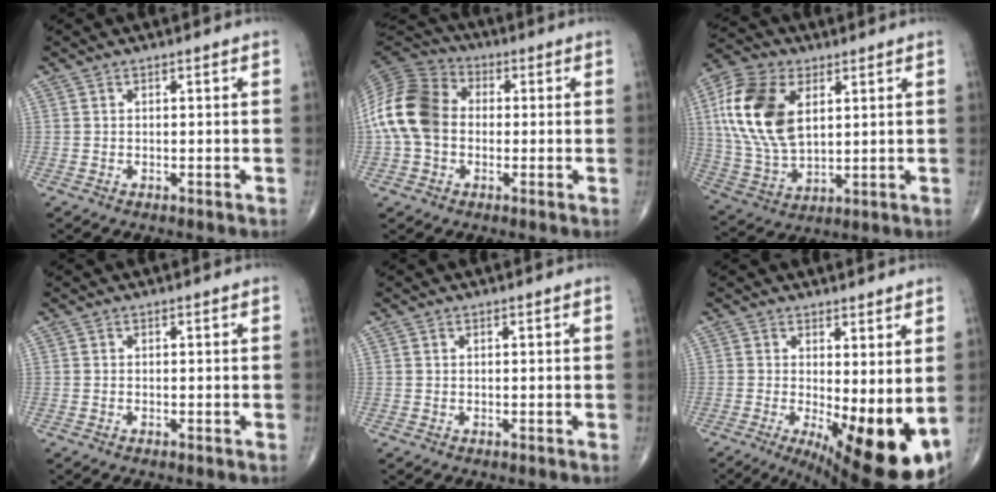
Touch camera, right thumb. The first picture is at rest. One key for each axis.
{"total": 14.0, "fx": -0.4, "fy": 10.7, "fz": 9.1, "tx": -0.180, "ty": 0.034, "tz": -0.017}
{"total": 18.0, "fx": 4.9, "fy": 10.6, "fz": 13.6, "tx": -0.273, "ty": -0.010, "tz": 0.091}
{"total": 0.0}
{"total": 0.0}
{"total": 14.8, "fx": -1.7, "fy": 5.1, "fz": 13.8, "tx": -0.191, "ty": -0.031, "tz": -0.006}